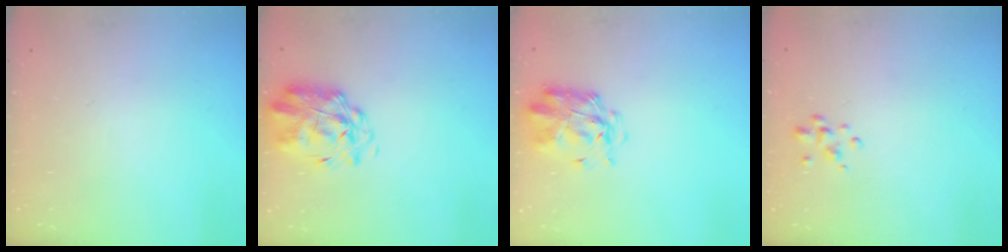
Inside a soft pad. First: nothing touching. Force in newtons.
{"total": 2.6, "press": 2.1, "slide": 1.6}
{"total": 3.0, "press": 2.9, "slide": 0.7}
{"total": 2.2, "press": 2.1, "slide": 0.4}